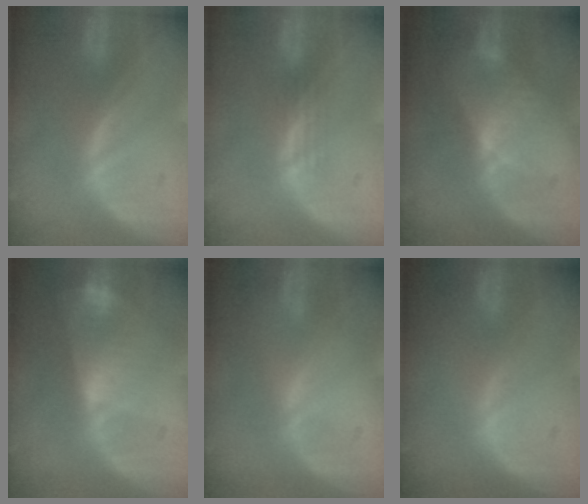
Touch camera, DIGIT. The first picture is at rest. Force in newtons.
{"total": 1.5, "press": 1.2, "slide": 0.9}
{"total": 4.9, "press": 4.7, "slide": 1.3}
{"total": 7.9, "press": 6.7, "slide": 4.3}
{"total": 0.0}
{"total": 0.0}